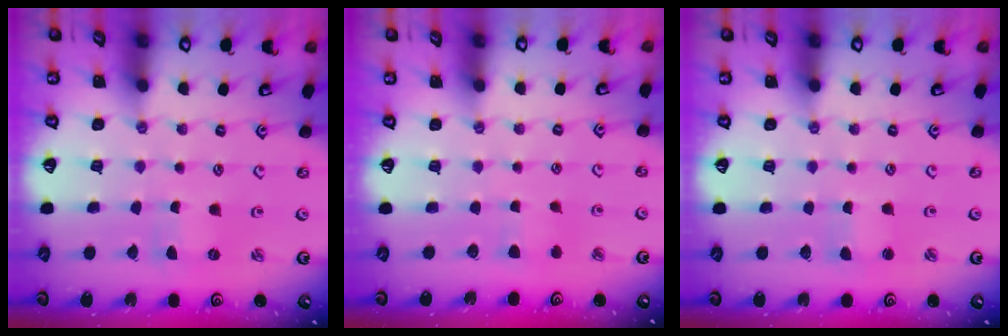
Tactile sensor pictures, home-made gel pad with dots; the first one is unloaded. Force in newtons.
{"total": 3.5, "press": 3.5, "slide": 0.6}
{"total": 0.9, "press": 0.9, "slide": 0.2}